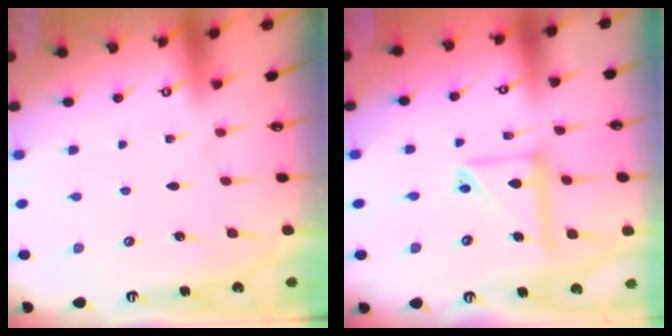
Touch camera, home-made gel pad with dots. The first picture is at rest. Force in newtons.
{"total": 12.8, "press": 12.7, "slide": 1.2}